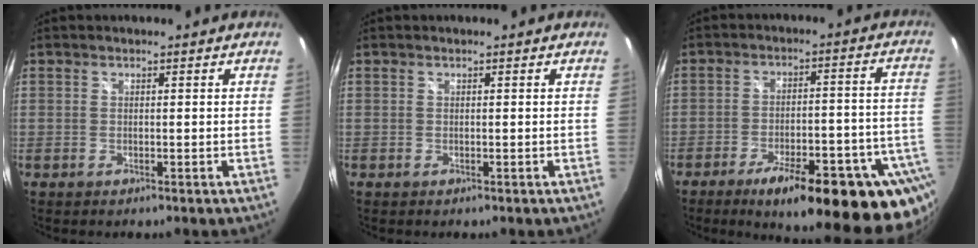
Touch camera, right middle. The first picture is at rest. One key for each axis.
{"total": 0.0}
{"total": 25.1, "fx": -17.5, "fy": 6.1, "fz": 16.9, "tx": -0.215, "ty": -0.026, "tz": -0.227}